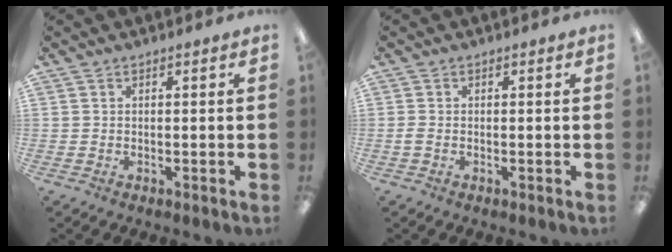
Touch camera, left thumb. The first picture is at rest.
{"total": 1.0, "force": [-0.2, 0.6, 0.7], "torque": [-0.013, 0.001, -0.004]}